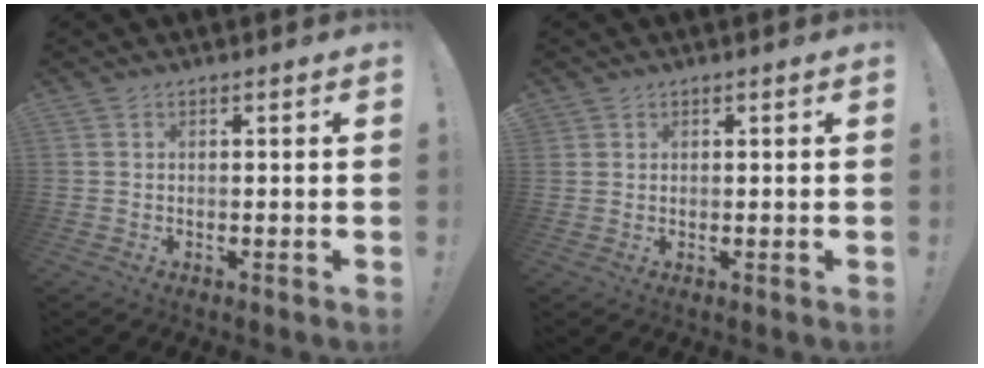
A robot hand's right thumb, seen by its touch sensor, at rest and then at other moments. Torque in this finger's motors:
{"motor_torque": [-0.01, 0.00, 0.12, 0.02, 0.09]}